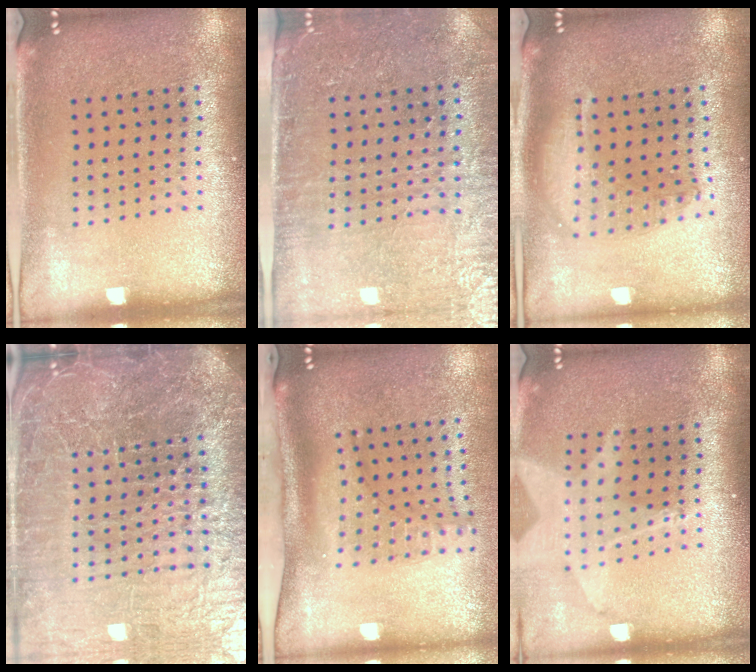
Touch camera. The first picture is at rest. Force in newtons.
{"total": 3.2, "press": 2.9, "slide": 1.2}
{"total": 1.6, "press": 1.4, "slide": 0.7}
{"total": 7.5, "press": 6.5, "slide": 3.8}
{"total": 2.3, "press": 1.6, "slide": 1.6}
{"total": 2.0, "press": 1.5, "slide": 1.3}